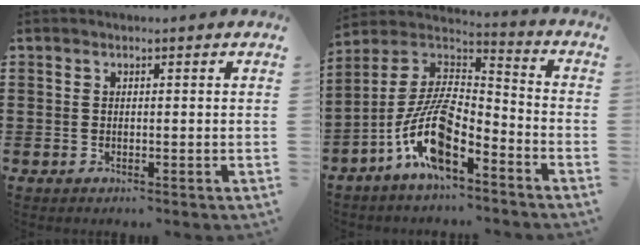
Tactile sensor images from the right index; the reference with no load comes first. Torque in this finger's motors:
{"motor_torque": [2.14, 0.00, 1.05, 0.21]}